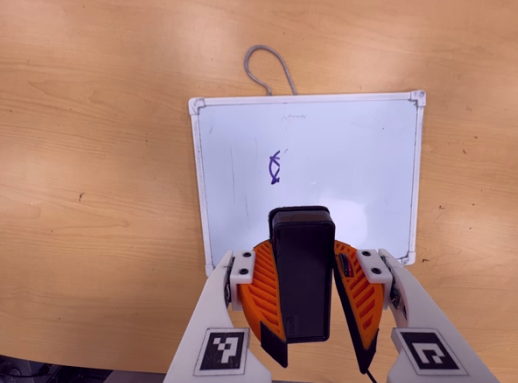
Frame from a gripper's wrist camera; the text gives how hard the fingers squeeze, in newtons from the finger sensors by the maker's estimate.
{"total": 9.5, "left": 9.4, "right": 9.6}